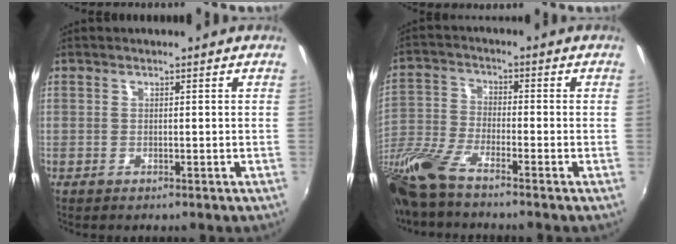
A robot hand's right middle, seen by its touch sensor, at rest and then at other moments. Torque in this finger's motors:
{"motor_torque": [1.09, -1.05, 0.88, 0.21]}